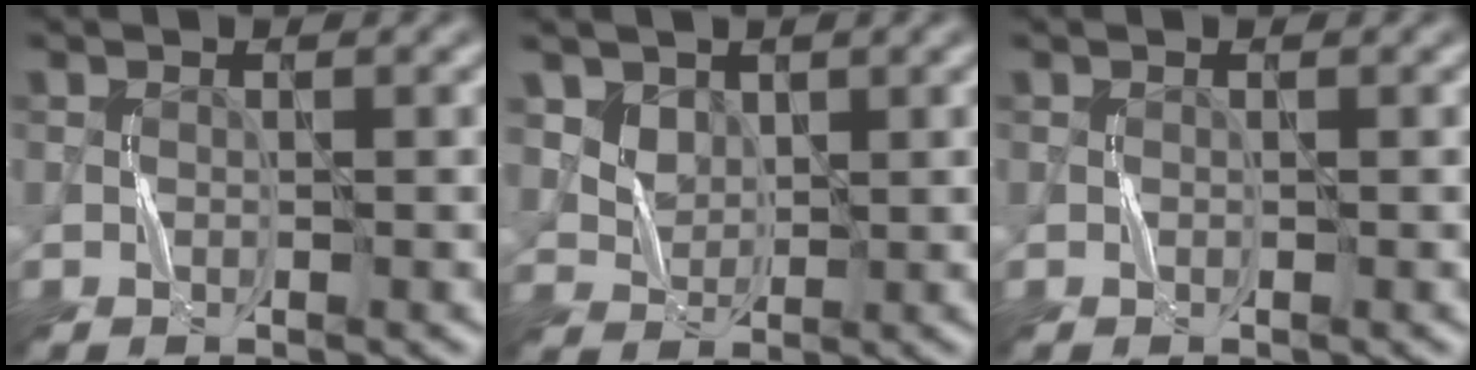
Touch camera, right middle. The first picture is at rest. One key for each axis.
{"total": 3.2, "fx": 1.9, "fy": 2.2, "fz": 1.2, "tx": -0.038, "ty": -0.012, "tz": 0.060}
{"total": 0.0}